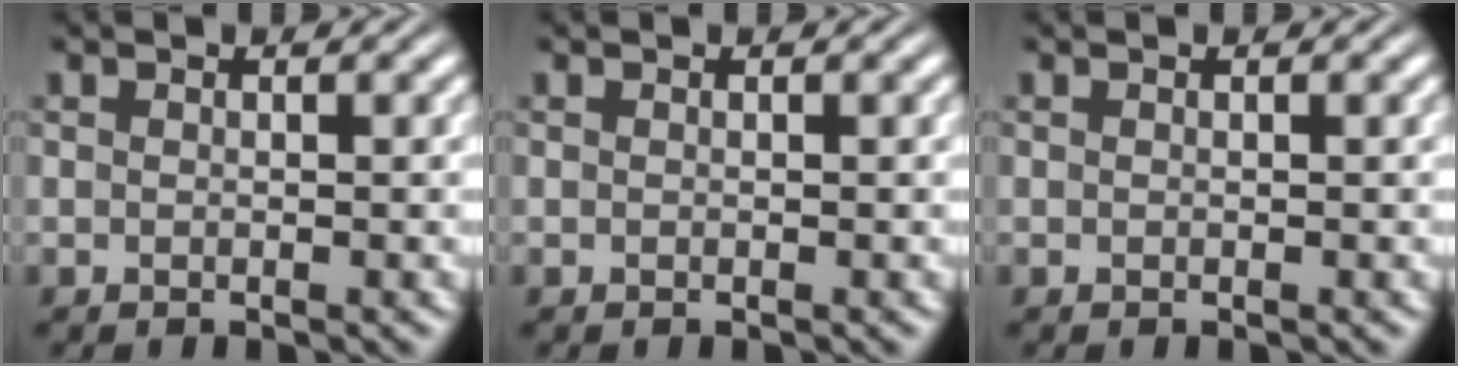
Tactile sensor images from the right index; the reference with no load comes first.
{"total": 0.0}
{"total": 0.0}